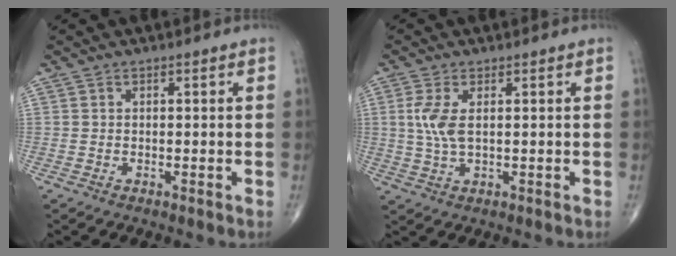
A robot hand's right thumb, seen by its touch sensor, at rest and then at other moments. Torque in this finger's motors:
{"motor_torque": [0.18, 1.63, 0.25, -0.16, 0.27]}